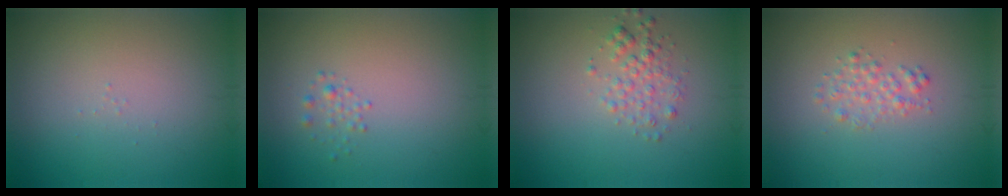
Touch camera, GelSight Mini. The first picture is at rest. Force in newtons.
{"total": 0.9, "press": 0.9, "slide": 0.1}
{"total": 2.0, "press": 2.0, "slide": 0.1}
{"total": 1.5, "press": 1.5, "slide": 0.0}